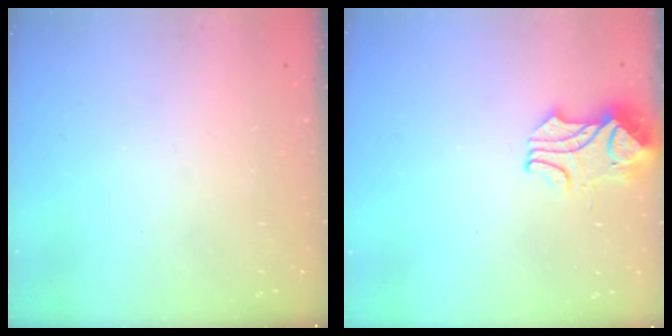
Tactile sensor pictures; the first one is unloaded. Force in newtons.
{"total": 2.5, "press": 2.4, "slide": 0.8}